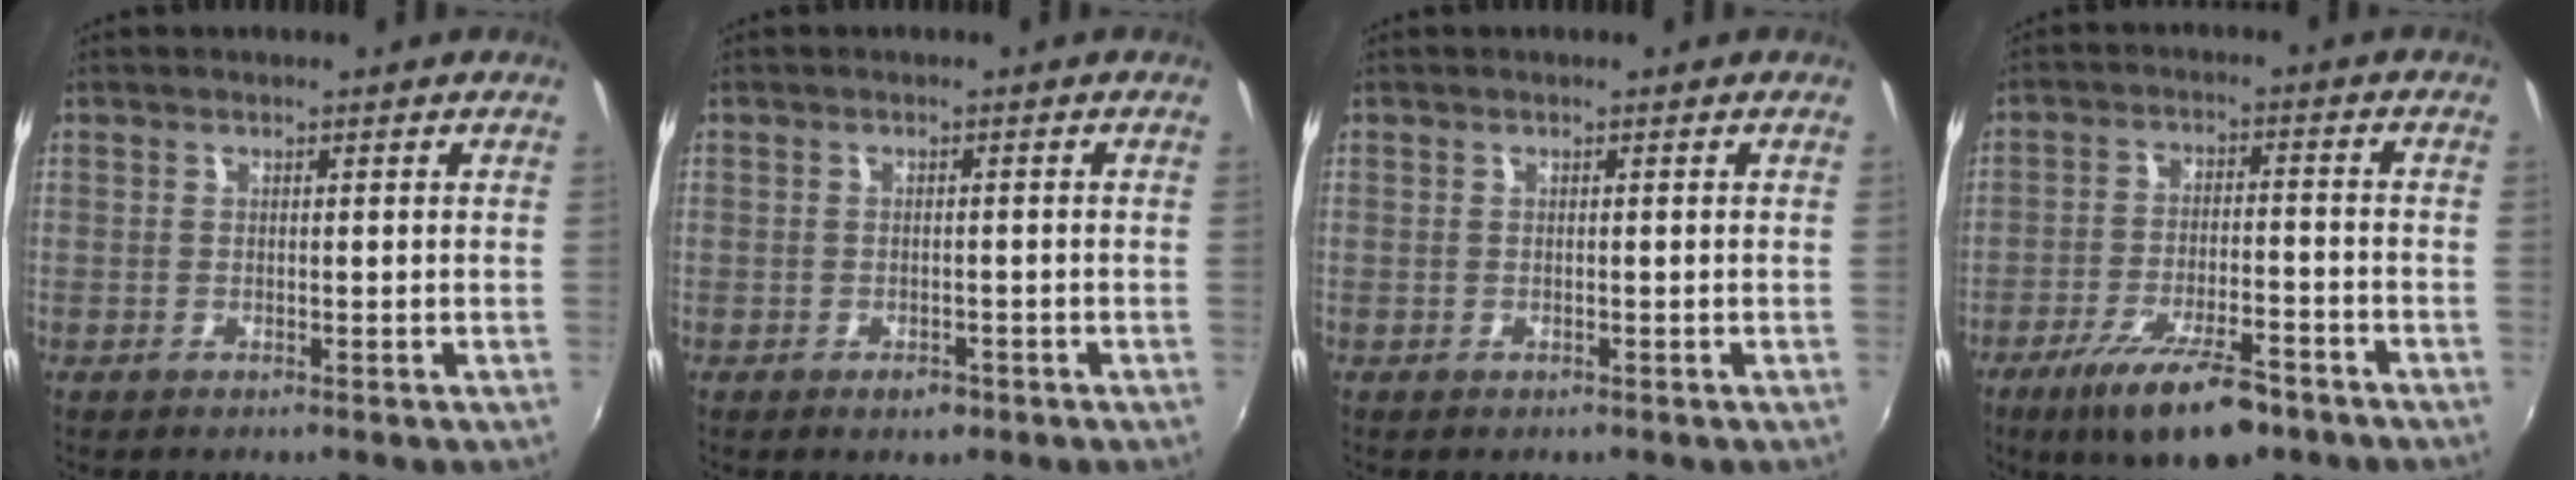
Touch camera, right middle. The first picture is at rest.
{"total": 2.3, "force": [-1.4, 1.5, 1.1], "torque": [-0.019, -0.003, -0.019]}
{"total": 0.0}
{"total": 13.4, "force": [-9.2, 4.0, 8.9], "torque": [-0.178, -0.023, -0.151]}